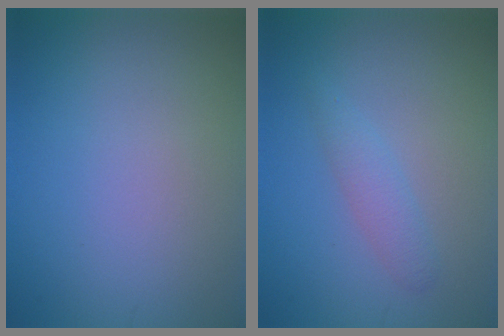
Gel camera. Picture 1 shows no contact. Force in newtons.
{"total": 1.7, "press": 1.7, "slide": 0.1}